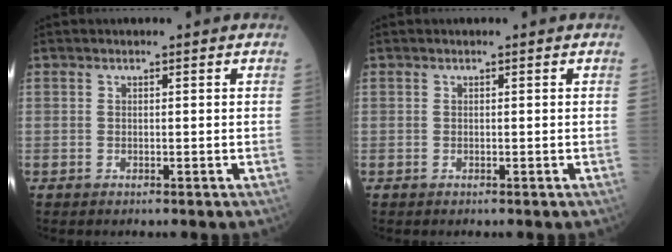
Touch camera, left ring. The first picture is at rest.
{"total": 0.0}